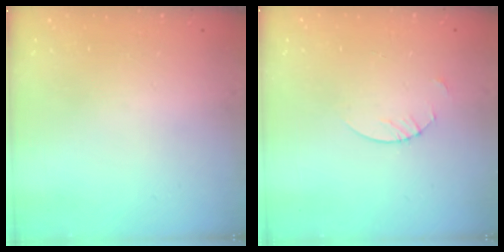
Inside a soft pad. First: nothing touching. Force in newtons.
{"total": 1.8, "press": 1.8, "slide": 0.2}